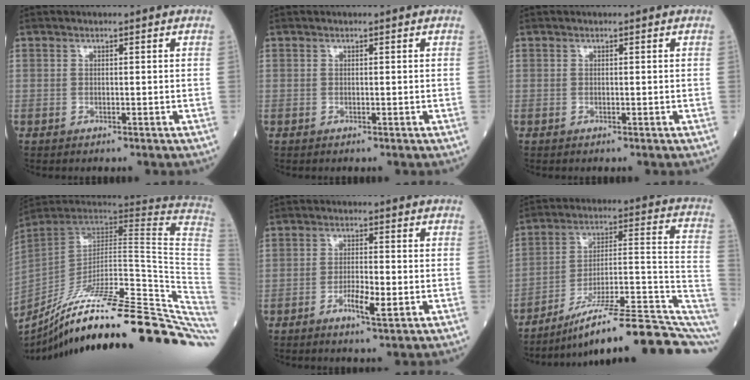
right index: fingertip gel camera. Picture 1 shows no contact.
{"total": 0.0}
{"total": 0.0}
{"total": 38.0, "force": [-29.0, 2.1, 24.4], "torque": [-0.245, -0.049, -0.412]}
{"total": 4.3, "force": [-1.6, 0.7, 3.9], "torque": [-0.067, -0.002, -0.027]}
{"total": 21.6, "force": [-14.3, 2.7, 16.0], "torque": [-0.163, 0.039, -0.218]}